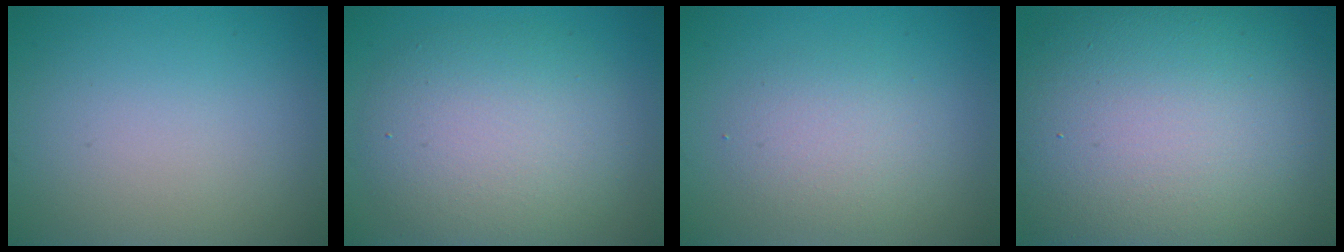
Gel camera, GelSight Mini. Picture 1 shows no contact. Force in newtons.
{"total": 6.7, "press": 6.7, "slide": 0.9}
{"total": 2.7, "press": 2.7, "slide": 0.2}
{"total": 17.1, "press": 17.1, "slide": 1.1}